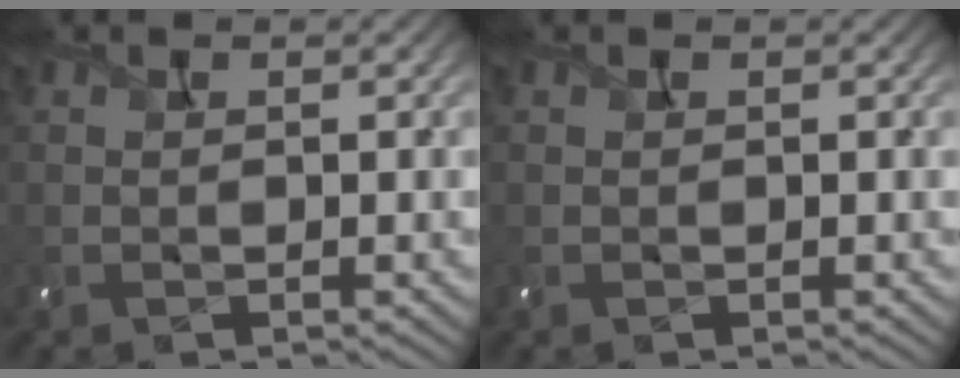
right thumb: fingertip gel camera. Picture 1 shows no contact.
{"total": 0.0}